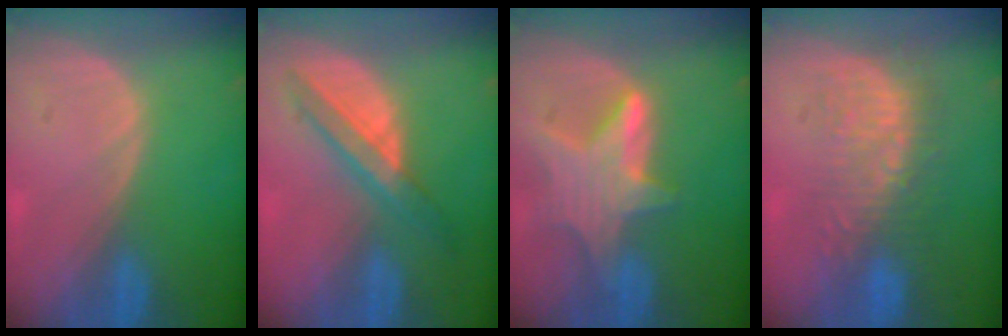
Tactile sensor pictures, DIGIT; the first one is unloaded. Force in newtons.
{"total": 5.9, "press": 5.8, "slide": 1.0}
{"total": 7.4, "press": 6.9, "slide": 2.6}
{"total": 8.7, "press": 8.3, "slide": 2.5}